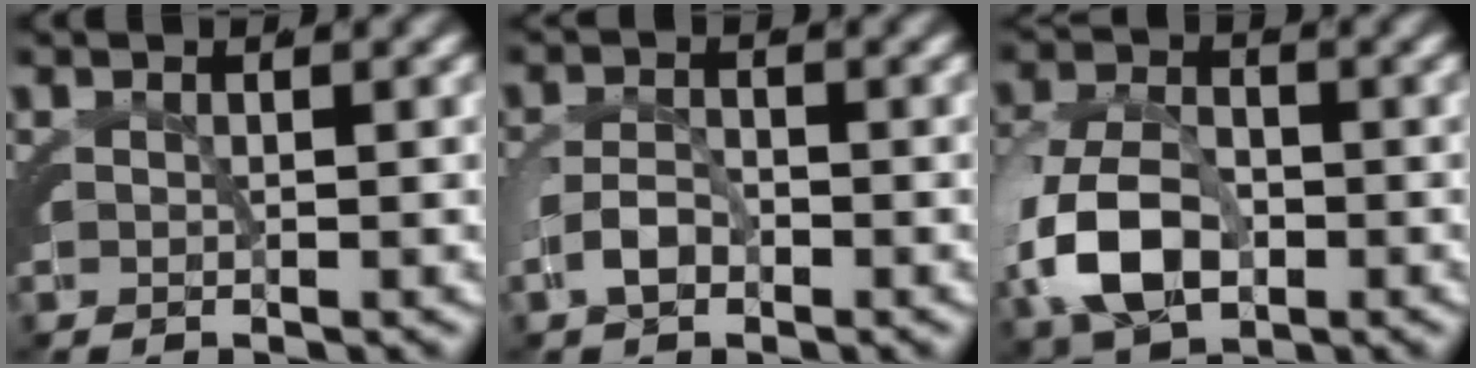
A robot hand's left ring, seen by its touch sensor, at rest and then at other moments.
{"total": 2.0, "force": [-1.0, 1.1, 1.4], "torque": [-0.028, -0.005, -0.015]}
{"total": 6.7, "force": [-1.4, 4.4, 4.8], "torque": [-0.113, -0.021, -0.011]}